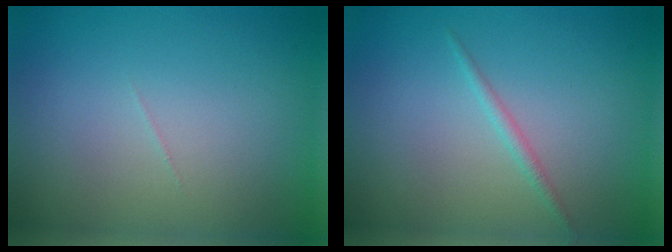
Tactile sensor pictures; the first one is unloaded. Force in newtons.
{"total": 1.0, "press": 1.0, "slide": 0.0}